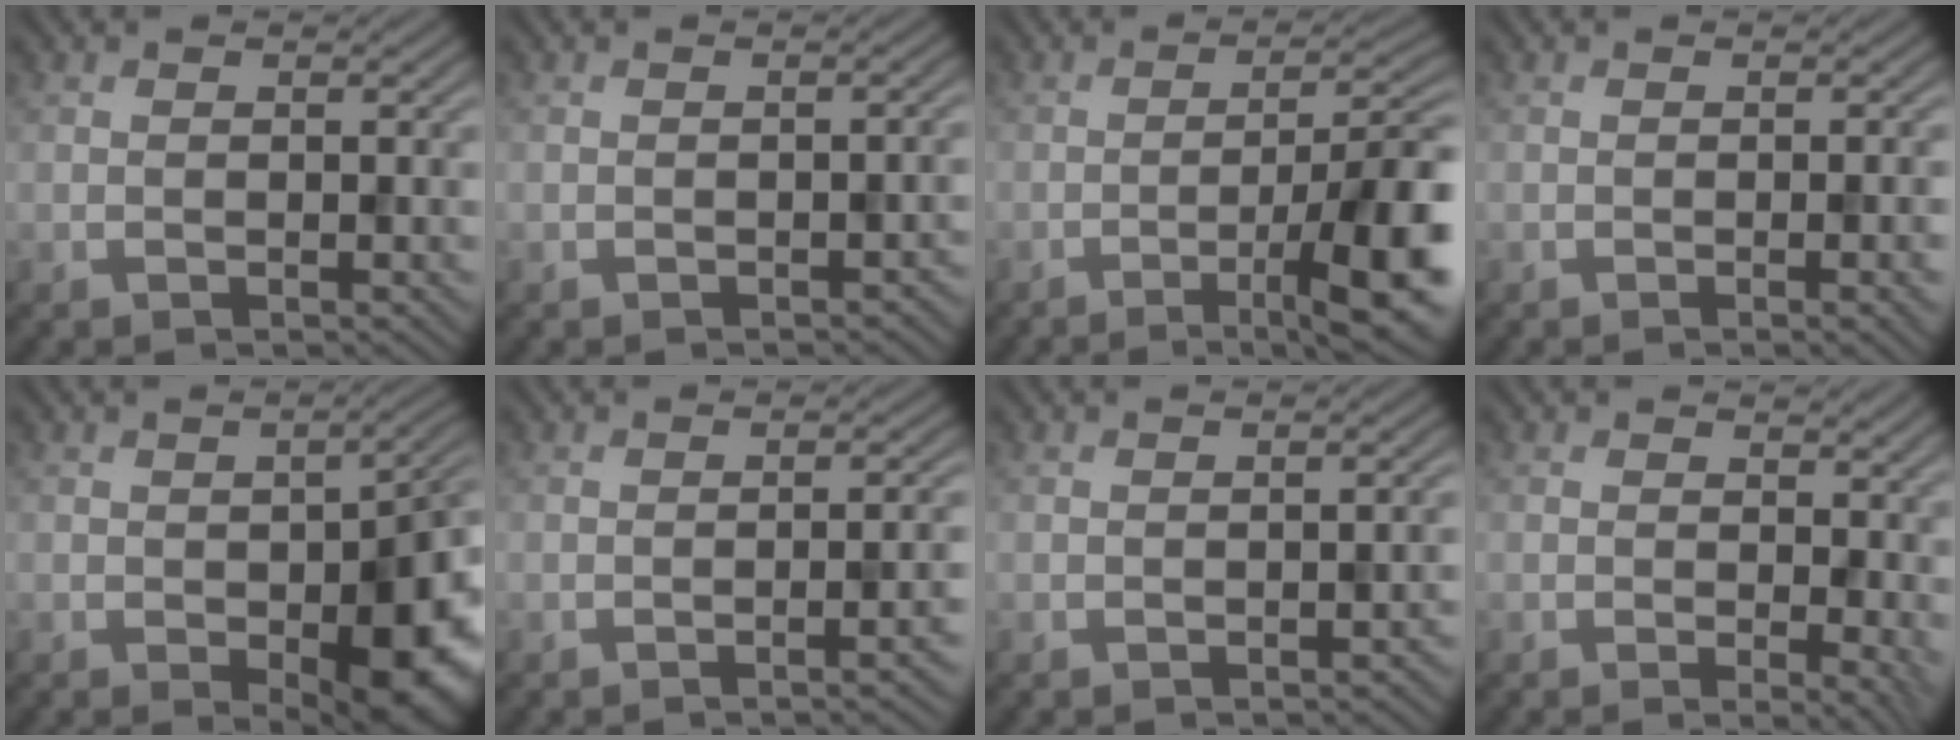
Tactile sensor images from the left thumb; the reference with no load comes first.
{"total": 1.0, "force": [-0.8, 0.3, 0.6], "torque": [-0.009, 0.000, -0.010]}
{"total": 11.5, "force": [-4.8, 2.4, 10.2], "torque": [-0.143, 0.008, -0.073]}
{"total": 2.9, "force": [-0.6, 0.7, 2.8], "torque": [-0.035, 0.000, -0.009]}
{"total": 12.1, "force": [-3.4, 5.8, 10.0], "torque": [-0.122, -0.032, -0.035]}
{"total": 3.0, "force": [-1.2, 0.7, 2.7], "torque": [-0.026, 0.008, -0.025]}
{"total": 1.2, "force": [-0.8, 0.2, 0.9], "torque": [-0.010, 0.003, -0.011]}
{"total": 4.4, "force": [0.7, 2.3, 3.7], "torque": [-0.047, -0.007, 0.011]}